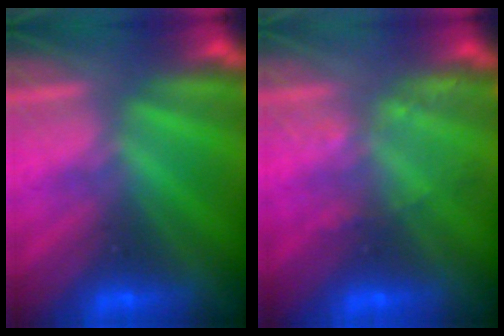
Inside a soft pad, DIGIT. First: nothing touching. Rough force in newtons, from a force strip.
{"total": 2.2}